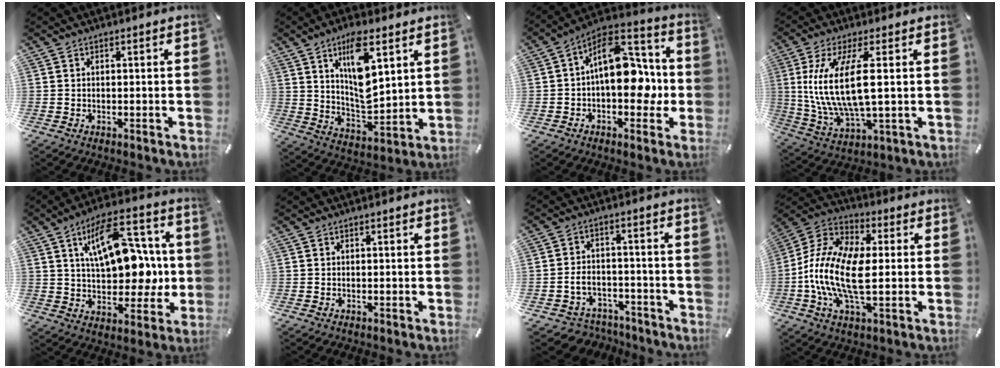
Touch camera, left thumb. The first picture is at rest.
{"total": 13.0, "force": [6.7, 5.4, 9.8], "torque": [-0.169, -0.027, 0.114]}
{"total": 16.2, "force": [0.0, 10.4, 12.4], "torque": [-0.176, -0.004, -0.003]}
{"total": 14.6, "force": [2.2, 4.8, 13.6], "torque": [-0.312, -0.021, 0.030]}
{"total": 17.6, "force": [4.2, 10.3, 13.6], "torque": [-0.208, -0.007, 0.072]}
{"total": 0.0}
{"total": 5.9, "force": [-2.2, 5.0, 2.2], "torque": [-0.048, 0.016, -0.039]}
{"total": 15.5, "force": [-2.6, 7.6, 13.3], "torque": [-0.298, -0.007, -0.052]}